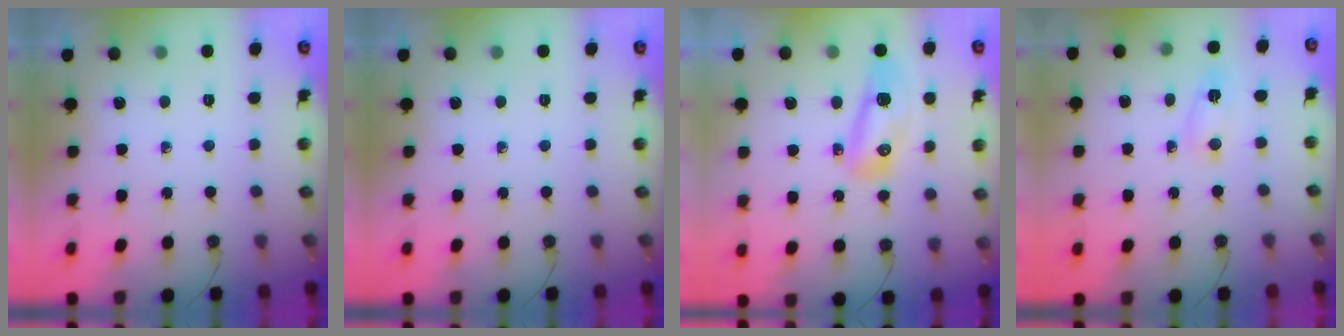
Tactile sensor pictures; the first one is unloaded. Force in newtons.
{"total": 0.0}
{"total": 9.5, "press": 9.5, "slide": 1.3}
{"total": 3.0, "press": 2.9, "slide": 0.6}